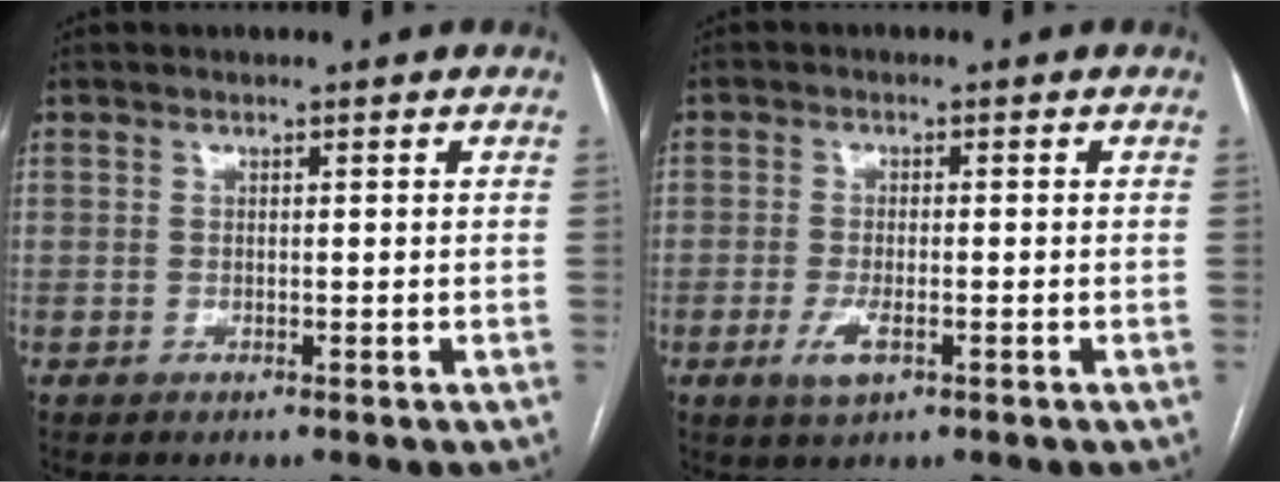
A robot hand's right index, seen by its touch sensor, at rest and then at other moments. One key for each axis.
{"total": 3.5, "fx": -1.4, "fy": 1.5, "fz": 2.8, "tx": -0.057, "ty": -0.001, "tz": -0.023}